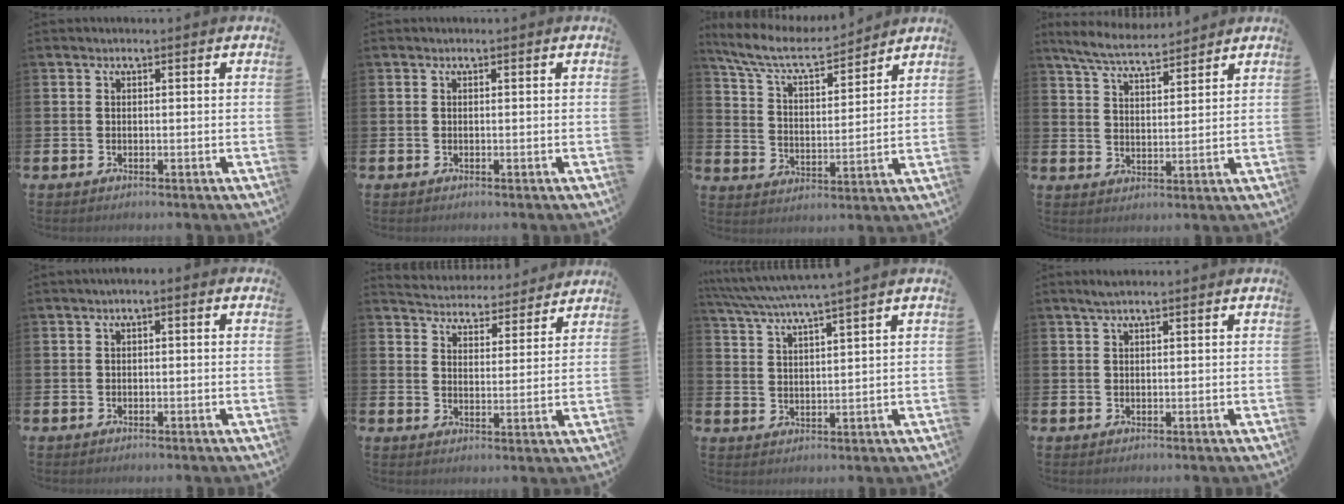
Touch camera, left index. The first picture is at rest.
{"total": 0.0}
{"total": 8.1, "force": [7.2, 1.9, 3.1], "torque": [-0.090, -0.046, 0.125]}
{"total": 6.0, "force": [5.8, 0.7, 1.5], "torque": [-0.049, -0.028, 0.103]}
{"total": 0.9, "force": [-0.5, 0.3, 0.6], "torque": [-0.012, 0.002, -0.010]}
{"total": 4.8, "force": [4.7, 0.9, -0.4], "torque": [-0.008, -0.044, 0.079]}
{"total": 4.2, "force": [3.8, -0.7, 1.6], "torque": [-0.046, -0.022, 0.065]}
{"total": 1.5, "force": [1.1, 0.1, 1.0], "torque": [-0.021, 0.004, 0.019]}